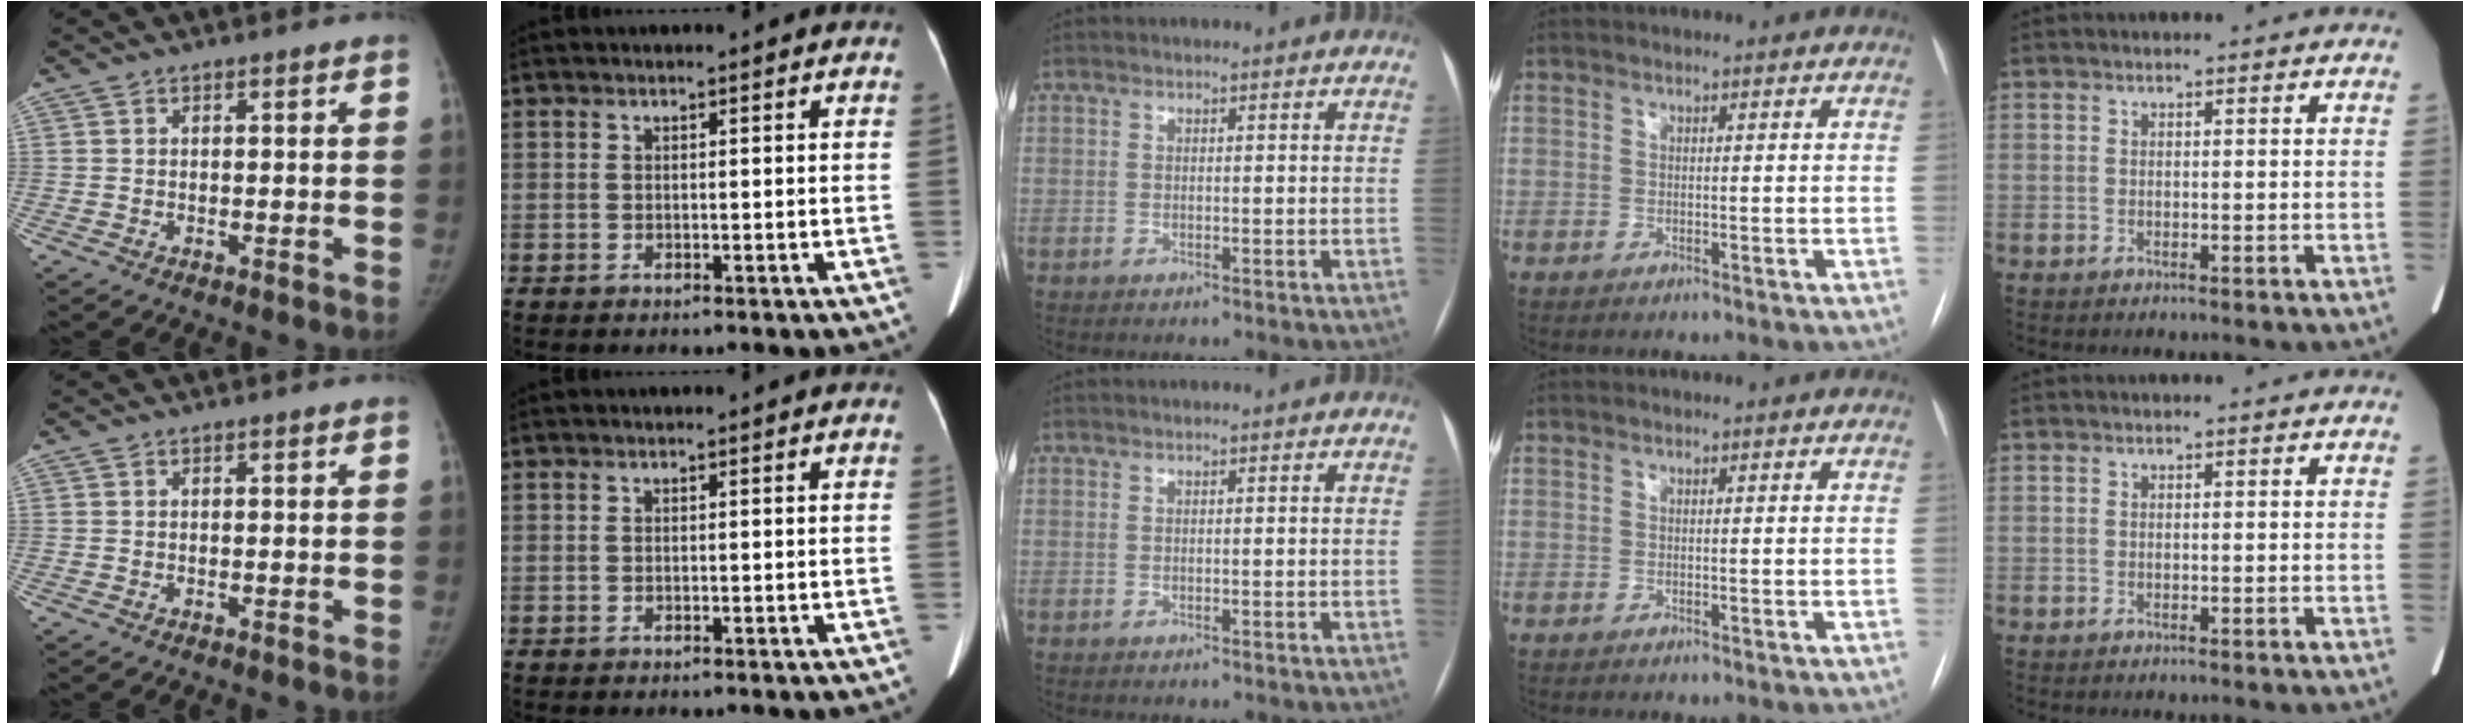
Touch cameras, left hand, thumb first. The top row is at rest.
{}